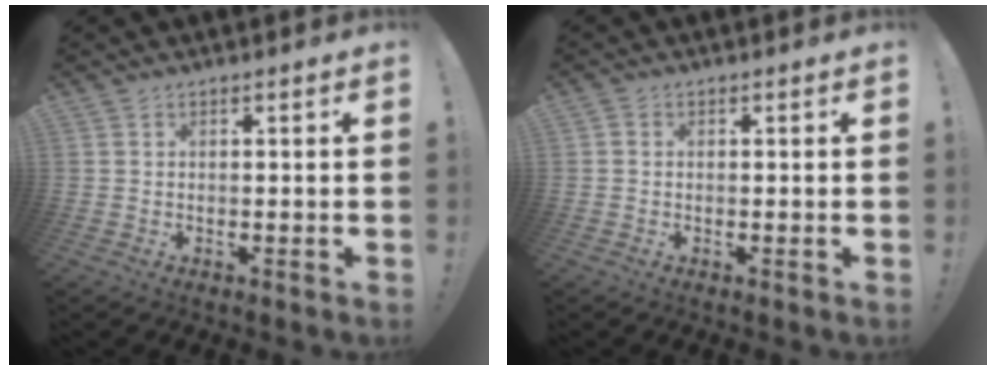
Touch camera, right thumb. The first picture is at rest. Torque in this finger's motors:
{"motor_torque": [-0.05, 0.28, 0.22, -0.14, 0.09]}